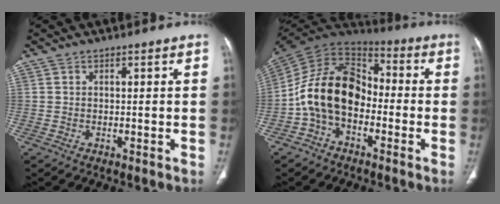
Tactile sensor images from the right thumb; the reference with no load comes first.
{"total": 16.1, "force": [-3.6, 11.0, 11.2], "torque": [-0.193, 0.062, -0.078]}